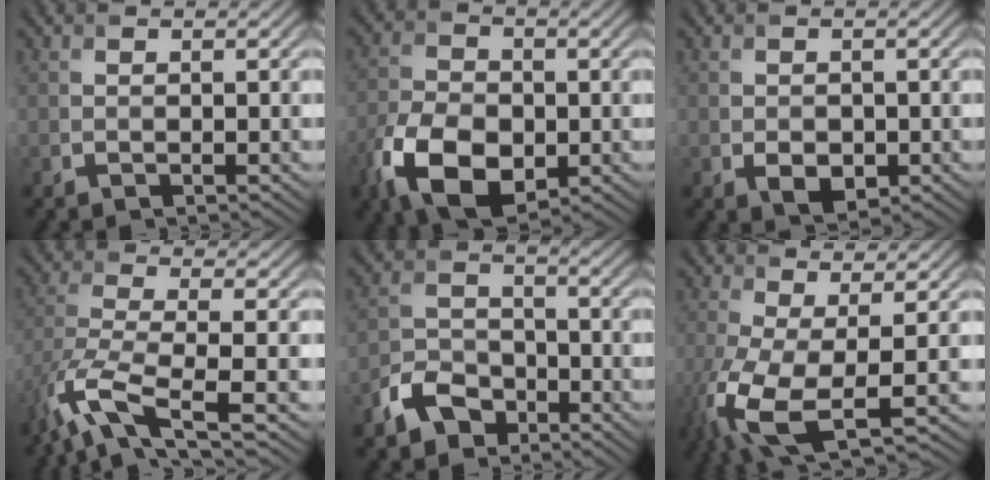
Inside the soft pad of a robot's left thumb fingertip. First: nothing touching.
{"total": 10.9, "force": [-4.2, 6.7, 7.5], "torque": [-0.176, -0.018, -0.083]}
{"total": 2.8, "force": [-0.8, 2.0, 1.8], "torque": [-0.033, -0.011, -0.013]}
{"total": 9.7, "force": [-5.5, 2.7, 7.6], "torque": [-0.174, -0.015, -0.113]}
{"total": 6.5, "force": [-4.1, 4.2, 2.8], "torque": [-0.063, -0.001, -0.095]}
{"total": 9.4, "force": [-2.7, 3.6, 8.2], "torque": [-0.210, -0.030, -0.048]}